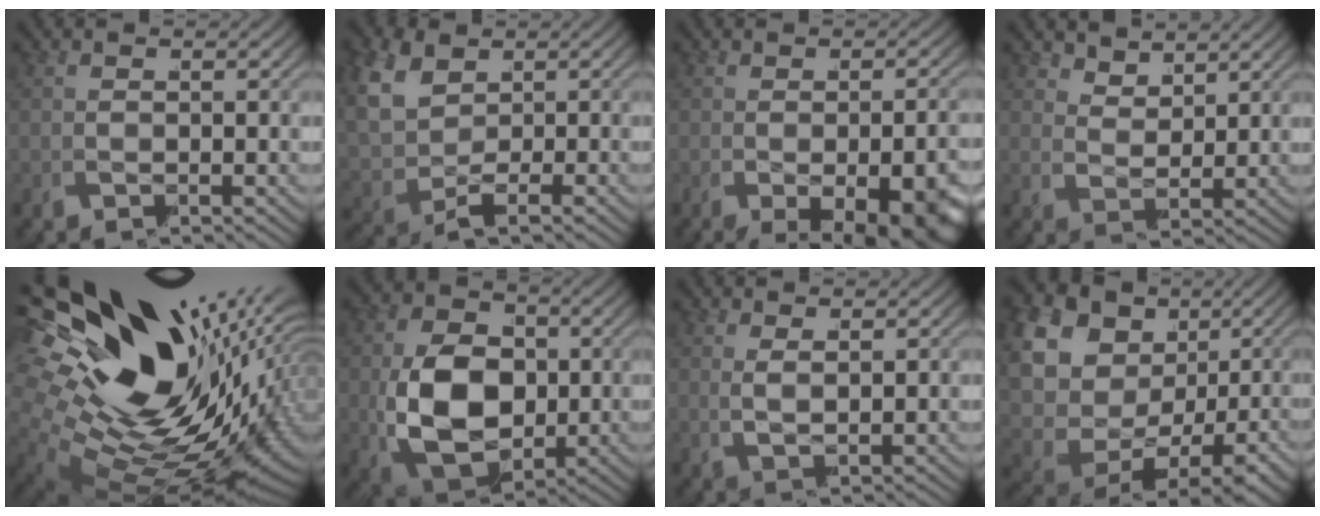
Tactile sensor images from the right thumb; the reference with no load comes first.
{"total": 6.5, "force": [1.4, 5.2, 3.7], "torque": [-0.097, -0.007, 0.027]}
{"total": 9.2, "force": [-3.8, 4.7, 6.9], "torque": [-0.106, -0.030, -0.046]}
{"total": 2.3, "force": [2.2, 0.6, 0.4], "torque": [0.000, 0.004, 0.037]}
{"total": 24.8, "force": [-0.1, 16.3, 18.6], "torque": [-0.313, -0.019, 0.004]}
{"total": 13.3, "force": [-1.6, 9.8, 8.8], "torque": [-0.210, -0.061, 0.000]}
{"total": 1.2, "force": [1.1, -0.2, 0.6], "torque": [-0.005, 0.007, 0.018]}
{"total": 15.9, "force": [1.0, 13.0, 9.2], "torque": [-0.238, -0.032, 0.018]}